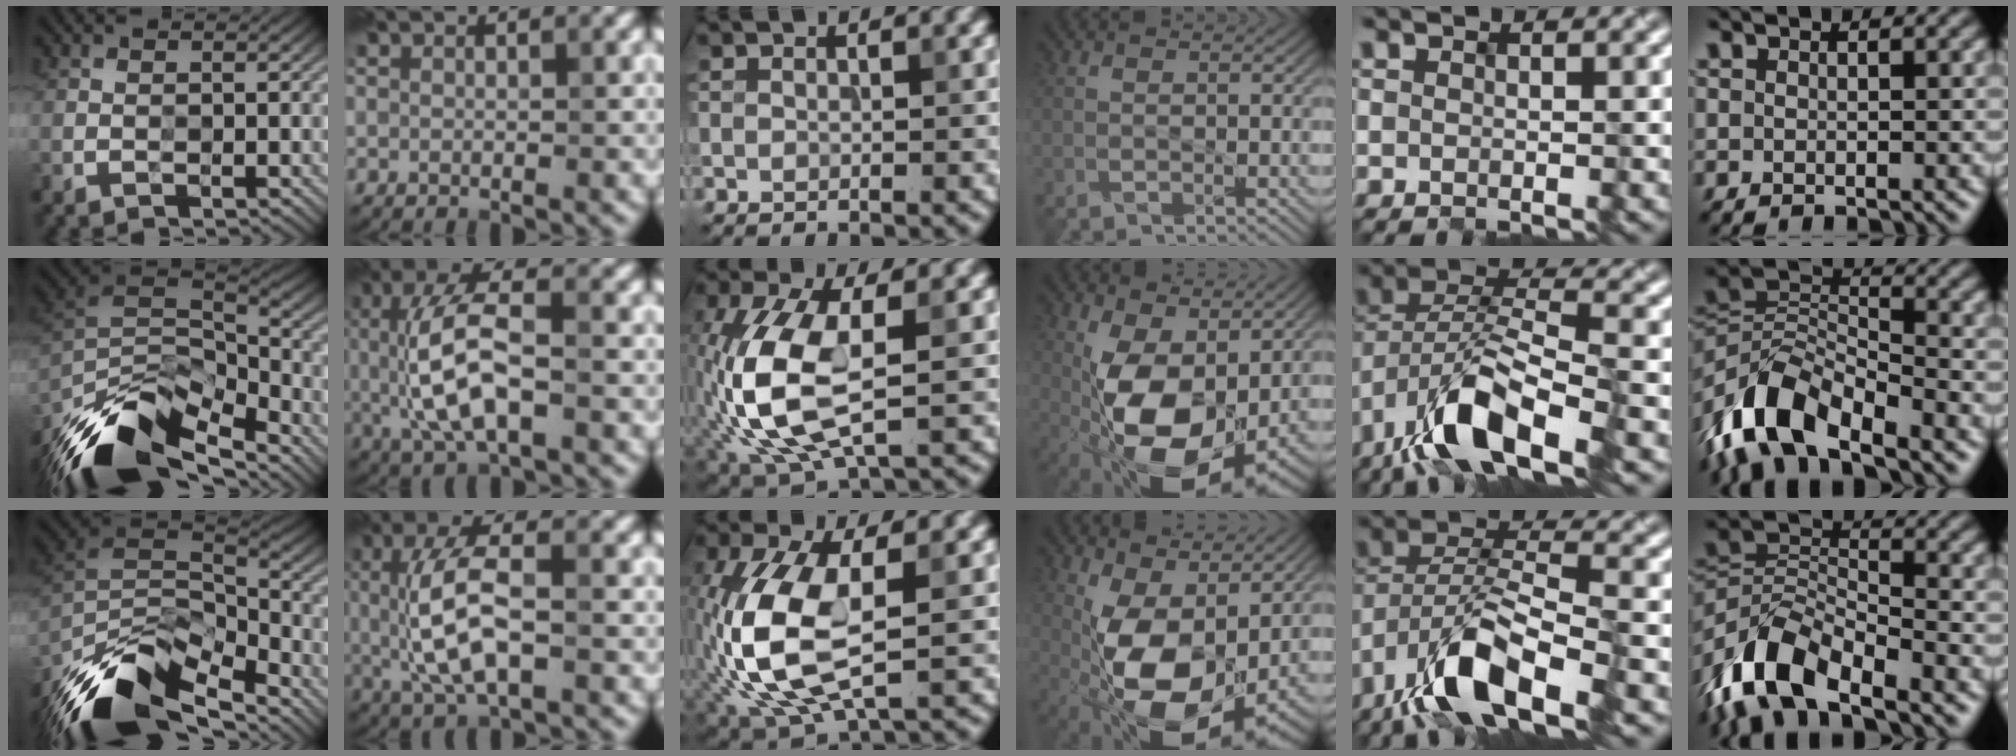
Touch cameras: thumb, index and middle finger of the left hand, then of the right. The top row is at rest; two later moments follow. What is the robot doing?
{"motion": "insert", "object": "ethernet cable"}